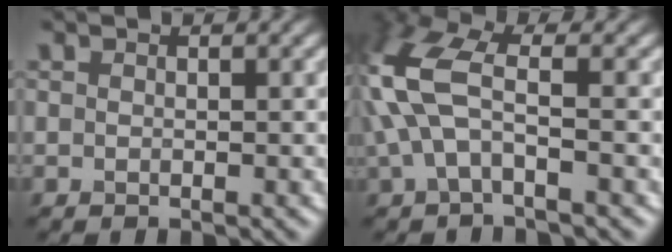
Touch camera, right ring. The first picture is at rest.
{"total": 5.9, "force": [-0.1, 2.7, 5.2], "torque": [-0.133, 0.016, -0.012]}